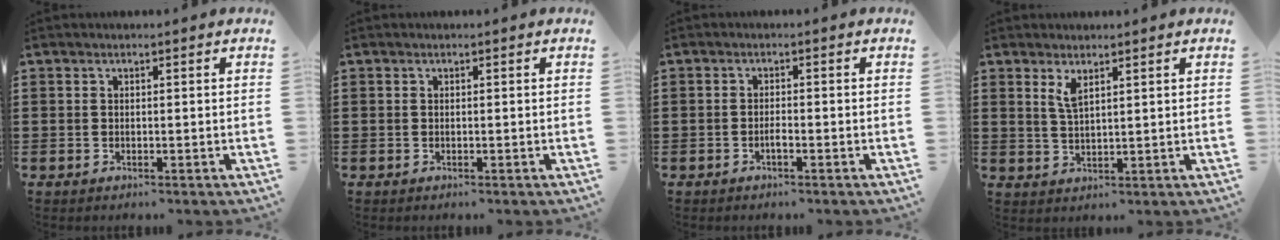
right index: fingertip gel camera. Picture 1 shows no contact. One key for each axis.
{"total": 0.0}
{"total": 1.2, "fx": -0.6, "fy": 0.2, "fz": 1.0, "tx": -0.020, "ty": -0.004, "tz": -0.010}
{"total": 2.6, "fx": 1.7, "fy": 0.8, "fz": 1.9, "tx": -0.042, "ty": 0.002, "tz": 0.030}